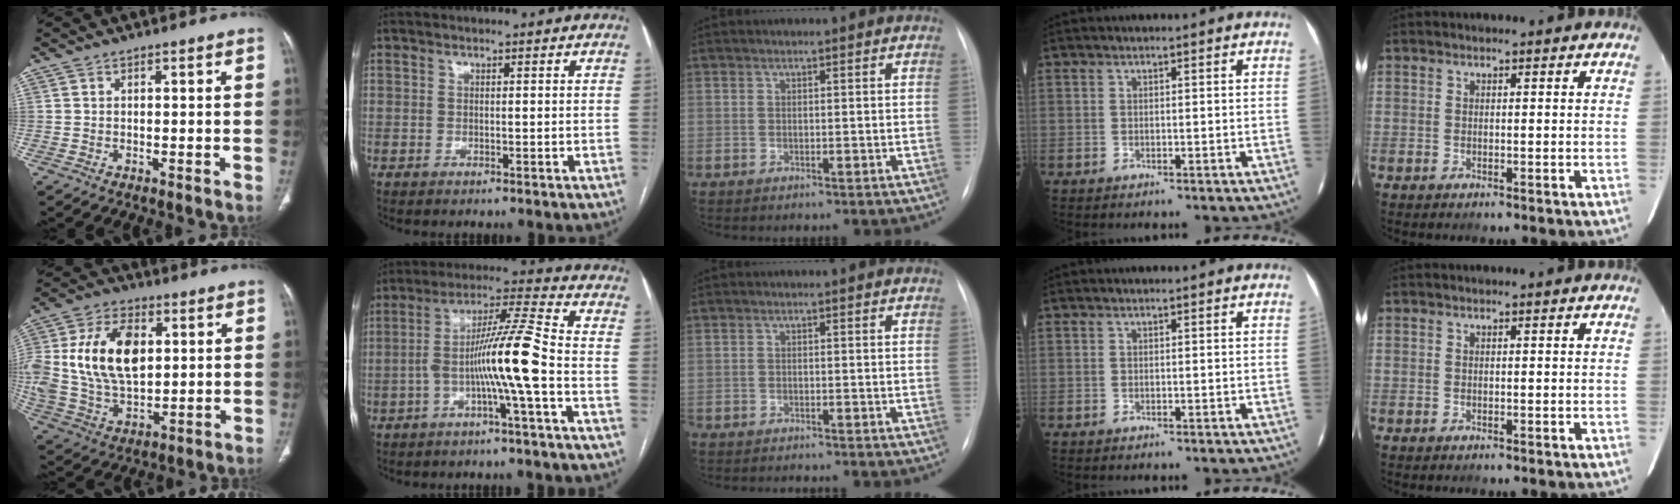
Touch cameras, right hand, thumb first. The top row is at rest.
{"thumb": {"total": 18.8, "force": [3.4, 11.6, 14.5], "torque": [-0.275, -0.003, 0.068]}, "index": {"total": 10.7, "force": [-2.9, -1.1, 10.2], "torque": [-0.186, 0.020, -0.057]}, "middle": {"total": 2.9, "force": [-2.8, 0.1, 0.8], "torque": [-0.009, -0.008, -0.043]}}